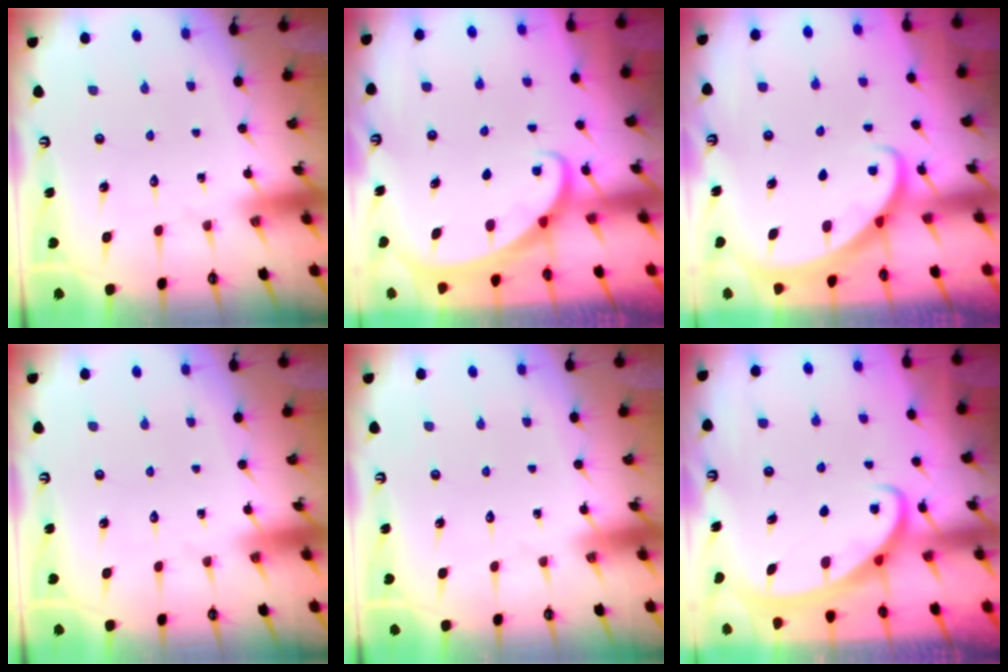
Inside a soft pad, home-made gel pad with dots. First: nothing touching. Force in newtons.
{"total": 1.8, "press": 1.8, "slide": 0.1}
{"total": 2.5, "press": 2.5, "slide": 0.3}
{"total": 0.0}
{"total": 0.0}
{"total": 2.5, "press": 2.4, "slide": 0.3}